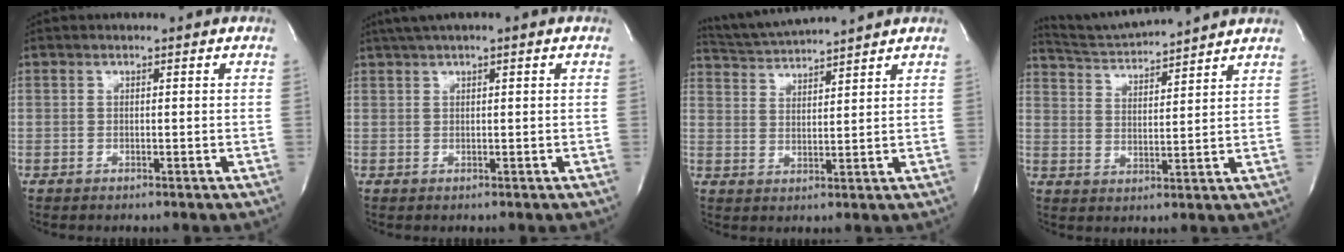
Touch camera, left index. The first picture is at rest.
{"total": 3.5, "force": [2.1, 0.1, 2.8], "torque": [-0.053, 0.016, 0.036]}
{"total": 7.7, "force": [7.3, -1.4, 1.7], "torque": [-0.041, 0.005, 0.131]}
{"total": 9.8, "force": [9.4, -1.0, 2.5], "torque": [-0.058, 0.007, 0.158]}